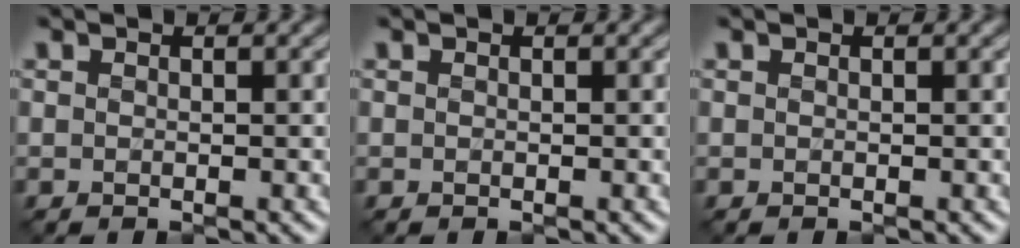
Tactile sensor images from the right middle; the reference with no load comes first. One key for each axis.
{"total": 0.0}
{"total": 0.0}